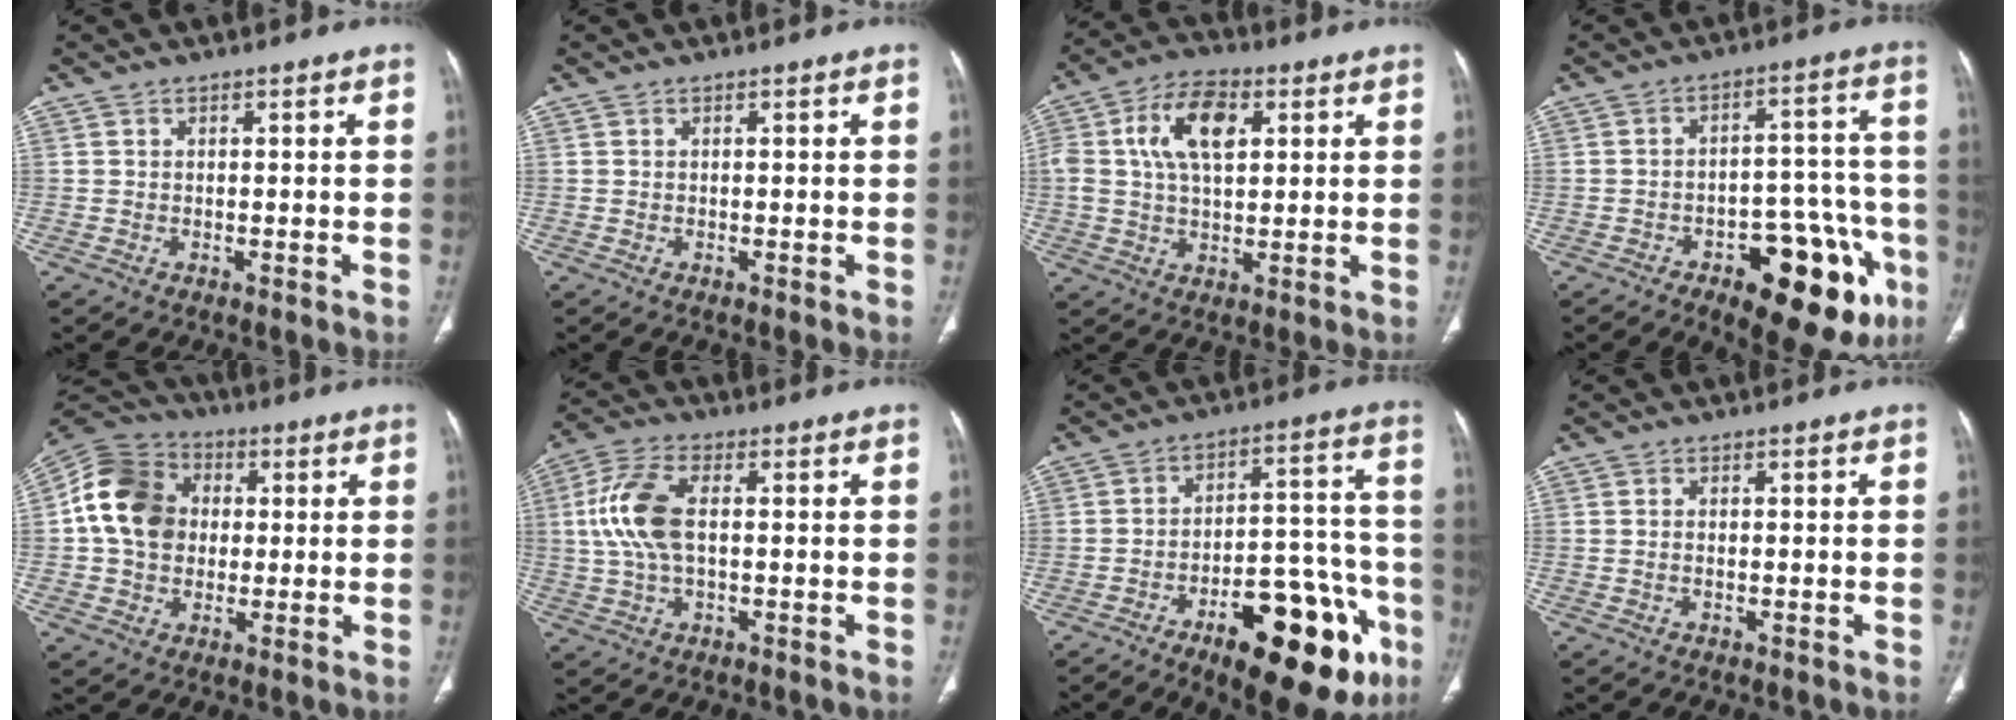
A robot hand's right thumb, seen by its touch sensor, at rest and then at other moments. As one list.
[{"total": 0.0}, {"total": 11.3, "force": [3.0, 6.4, 8.8], "torque": [-0.155, 0.011, 0.050]}, {"total": 20.3, "force": [-9.3, 9.2, 15.5], "torque": [-0.140, 0.054, -0.113]}, {"total": 14.4, "force": [1.2, 11.8, 8.2], "torque": [-0.136, 0.022, 0.014]}, {"total": 10.3, "force": [0.8, 5.1, 8.9], "torque": [-0.200, 0.016, 0.016]}, {"total": 24.1, "force": [-11.7, 9.8, 18.6], "torque": [-0.194, 0.071, -0.156]}, {"total": 0.7, "force": [-0.1, 0.4, 0.6], "torque": [-0.020, 0.004, -0.003]}]